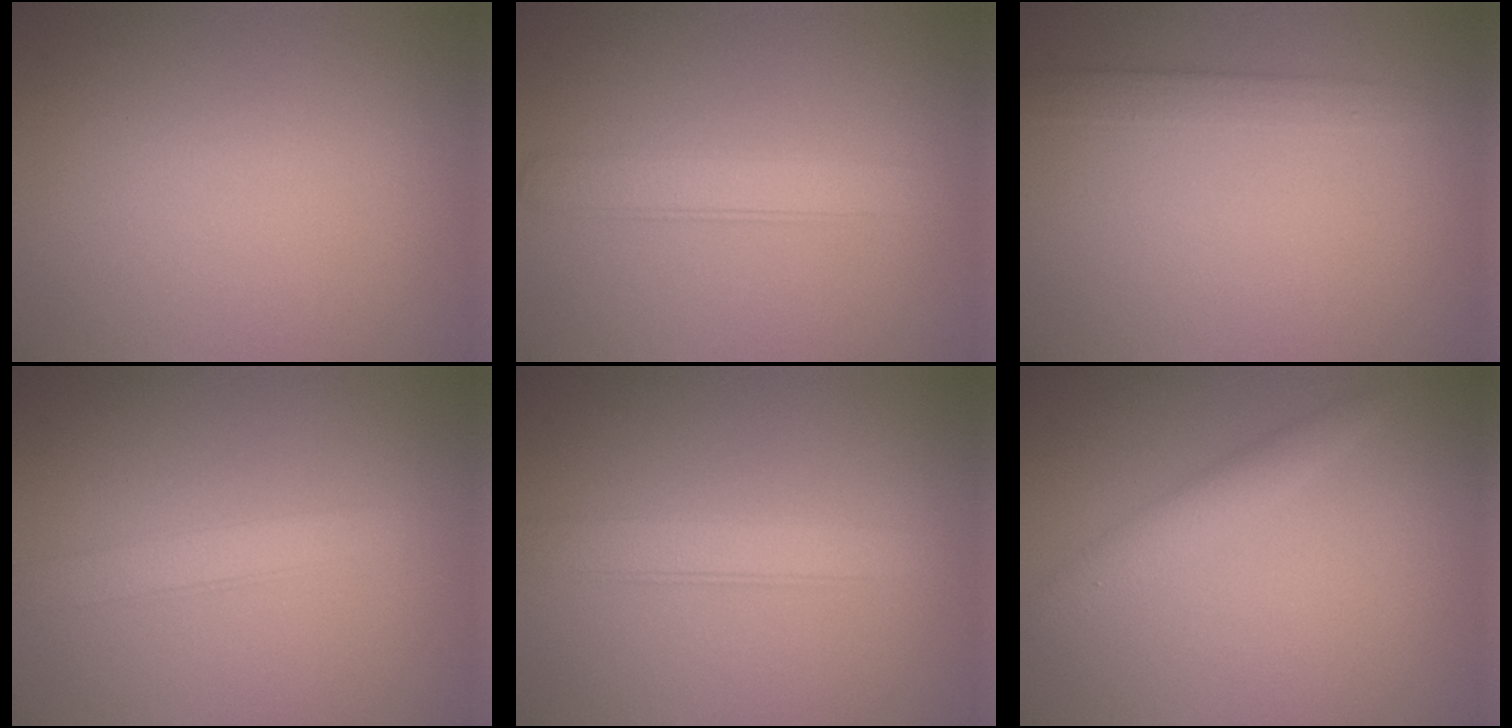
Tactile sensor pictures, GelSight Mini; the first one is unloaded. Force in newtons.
{"total": 2.7, "press": 2.7, "slide": 0.1}
{"total": 1.9, "press": 1.9, "slide": 0.1}
{"total": 2.1, "press": 2.1, "slide": 0.0}
{"total": 2.8, "press": 2.8, "slide": 0.1}
{"total": 2.2, "press": 2.2, "slide": 0.3}